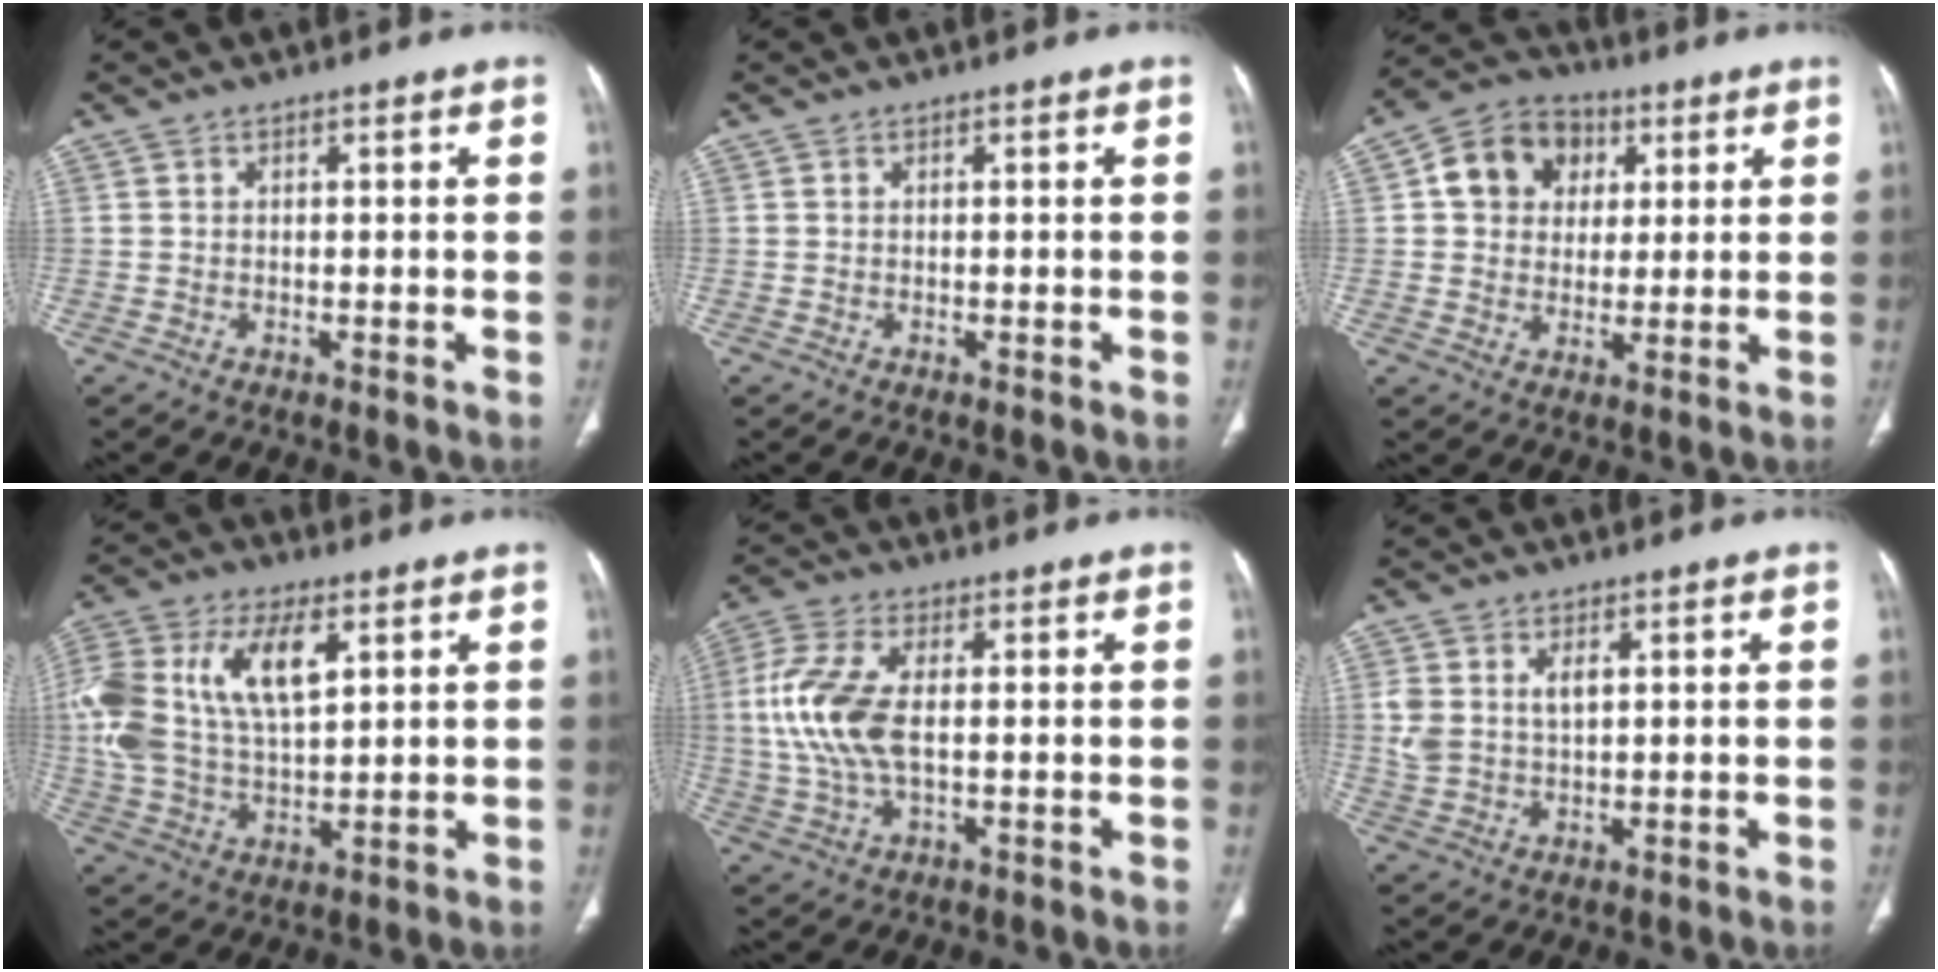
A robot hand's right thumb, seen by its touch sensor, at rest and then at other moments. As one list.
[{"total": 0.0}, {"total": 11.3, "force": [3.1, 9.4, 5.3], "torque": [-0.060, 0.001, 0.042]}, {"total": 20.1, "force": [5.9, 10.6, 16.0], "torque": [-0.353, 0.005, 0.107]}, {"total": 11.4, "force": [0.6, 5.4, 10.1], "torque": [-0.241, 0.004, 0.012]}, {"total": 5.6, "force": [1.6, 3.2, 4.3], "torque": [-0.088, -0.001, 0.038]}]